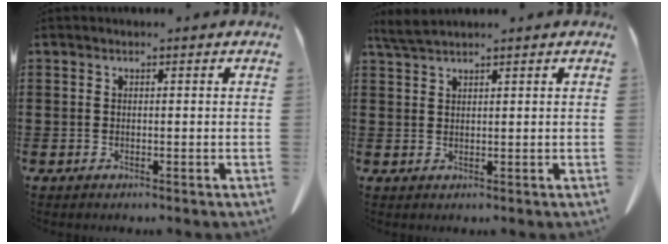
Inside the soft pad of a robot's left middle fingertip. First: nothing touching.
{"total": 2.4, "force": [2.0, 0.1, 1.3], "torque": [-0.030, 0.002, 0.039]}